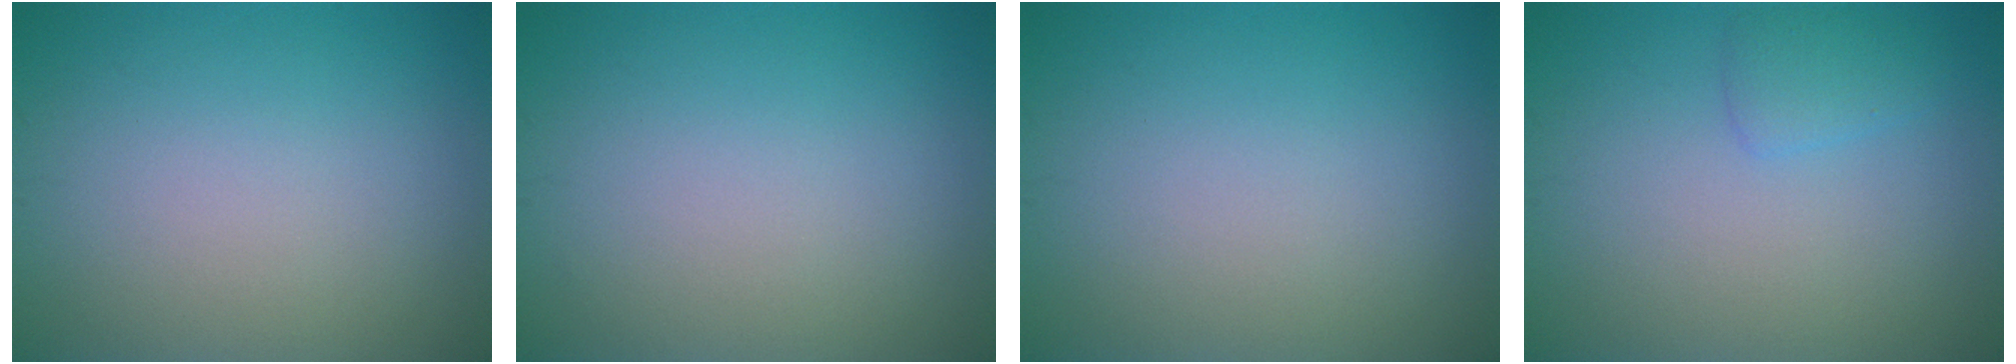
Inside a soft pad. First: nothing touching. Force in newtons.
{"total": 0.0}
{"total": 0.0}
{"total": 1.5, "press": 1.5, "slide": 0.1}